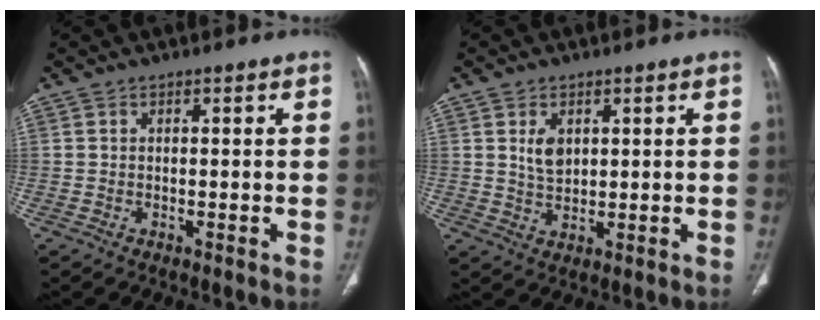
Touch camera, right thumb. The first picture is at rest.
{"total": 4.3, "force": [1.5, 2.8, 3.0], "torque": [-0.045, -0.012, 0.032]}